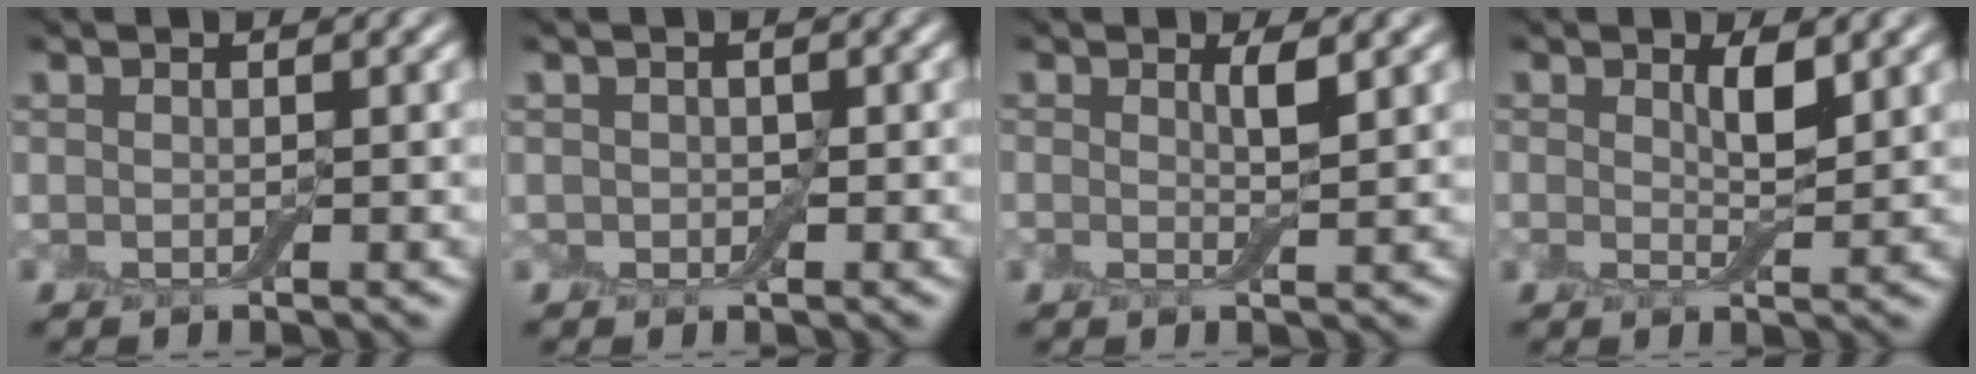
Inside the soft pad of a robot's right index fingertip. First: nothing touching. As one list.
[{"total": 1.1, "force": [-0.1, 1.1, 0.4], "torque": [-0.005, 0.000, -0.008]}, {"total": 0.9, "force": [0.6, -0.2, 0.6], "torque": [-0.014, -0.001, 0.009]}, {"total": 1.2, "force": [0.8, 0.2, 0.9], "torque": [-0.018, -0.003, 0.014]}]